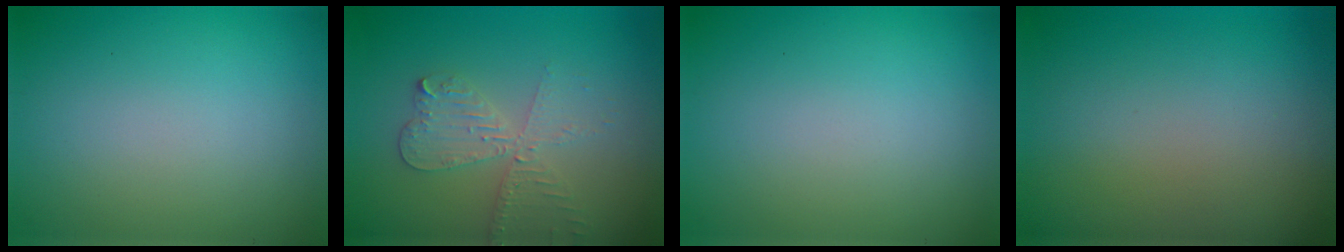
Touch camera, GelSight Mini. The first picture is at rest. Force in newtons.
{"total": 3.9, "press": 3.3, "slide": 2.1}
{"total": 0.0}
{"total": 0.0}